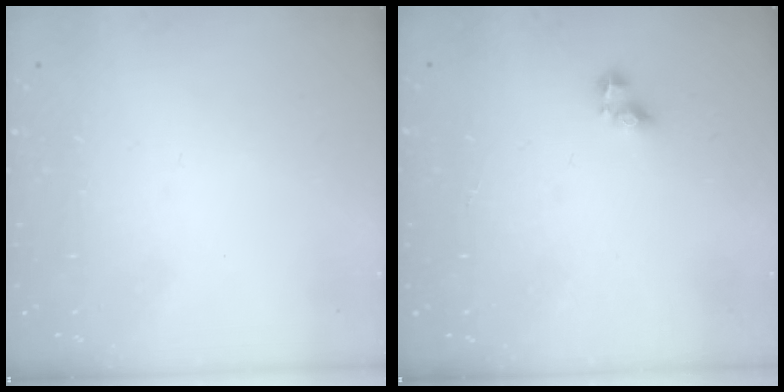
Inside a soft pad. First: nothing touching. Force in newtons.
{"total": 3.8, "press": 3.8, "slide": 0.6}